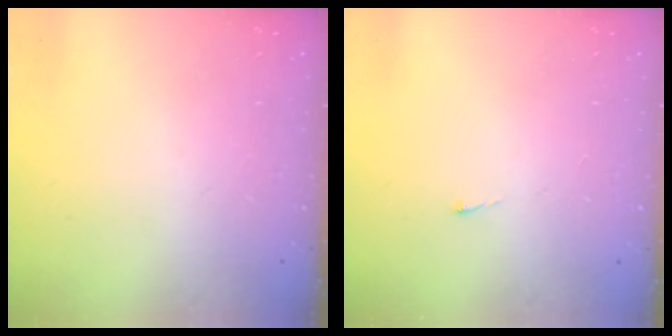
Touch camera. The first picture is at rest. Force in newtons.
{"total": 2.7, "press": 2.7, "slide": 0.4}